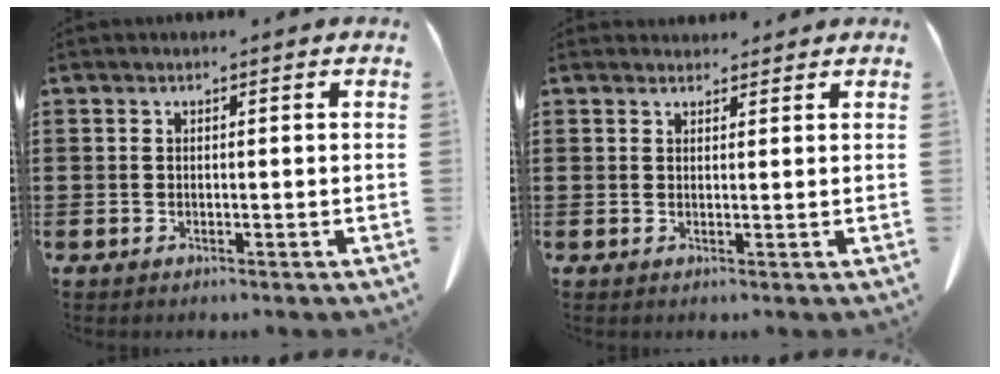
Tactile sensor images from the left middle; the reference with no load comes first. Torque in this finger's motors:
{"motor_torque": [0.04, -0.03, 0.01, 0.00]}